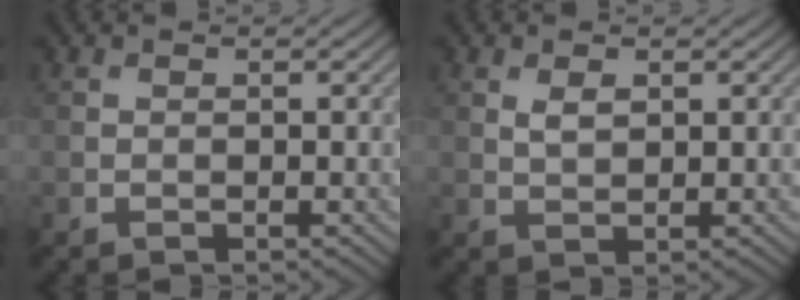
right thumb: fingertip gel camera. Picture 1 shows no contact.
{"total": 1.7, "force": [0.7, 0.9, 1.2], "torque": [-0.029, -0.003, 0.017]}